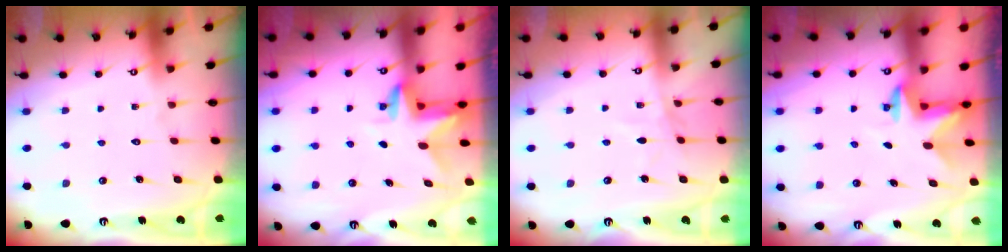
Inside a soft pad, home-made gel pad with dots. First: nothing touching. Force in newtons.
{"total": 3.1, "press": 3.1, "slide": 0.2}
{"total": 3.2, "press": 3.2, "slide": 0.2}
{"total": 2.6, "press": 2.5, "slide": 0.4}